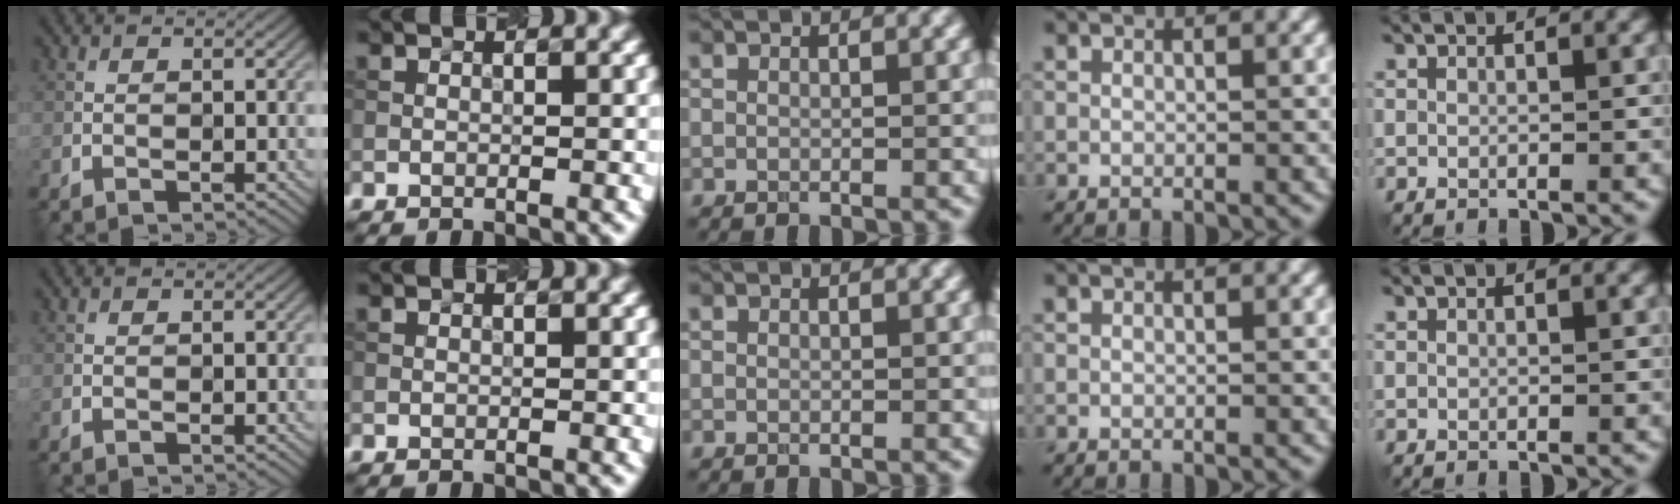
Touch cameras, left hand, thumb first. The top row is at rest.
{}